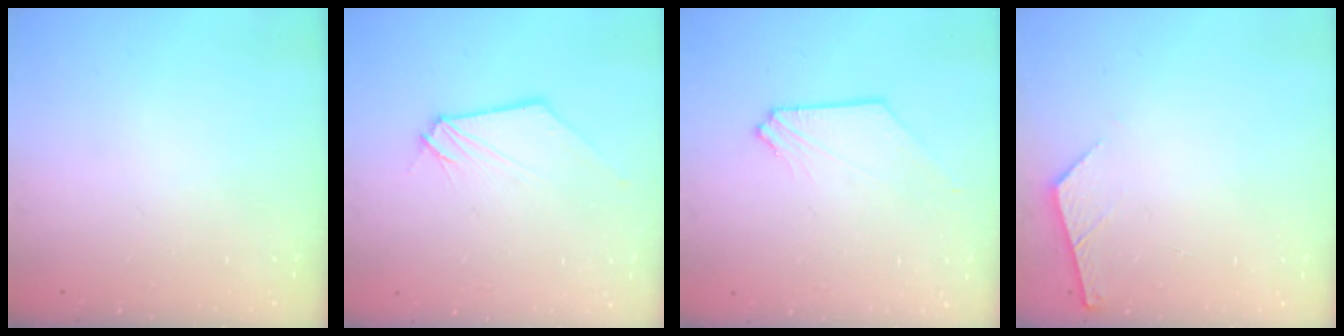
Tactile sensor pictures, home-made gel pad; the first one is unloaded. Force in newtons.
{"total": 1.1, "press": 1.1, "slide": 0.1}
{"total": 1.4, "press": 1.4, "slide": 0.2}
{"total": 4.0, "press": 4.0, "slide": 0.5}